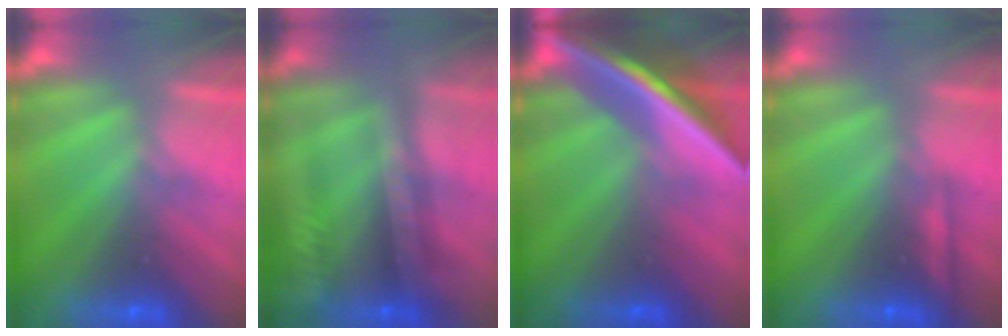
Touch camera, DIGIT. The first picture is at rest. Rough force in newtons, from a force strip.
{"total": 2.4}
{"total": 7.6}
{"total": 2.3}